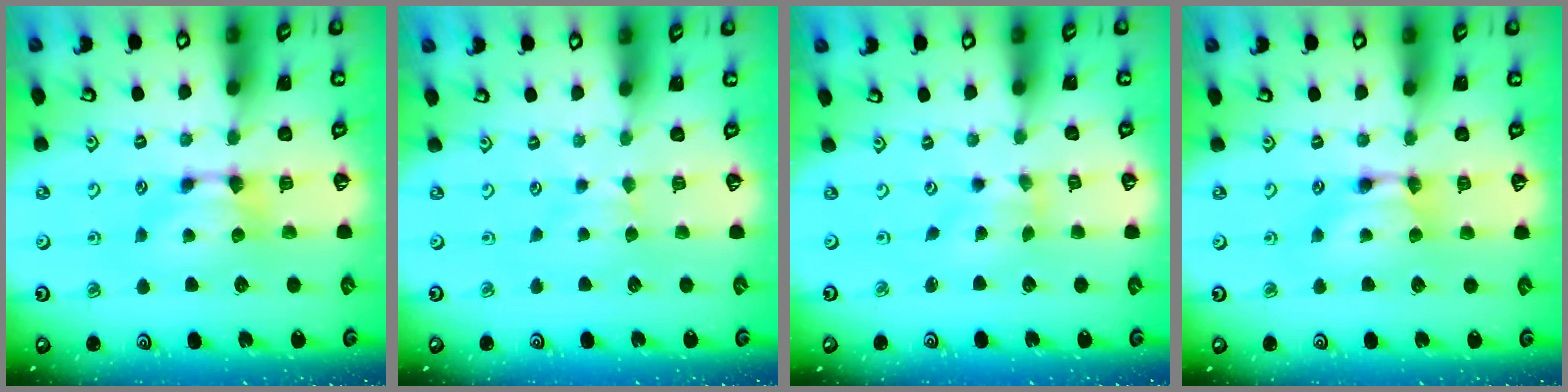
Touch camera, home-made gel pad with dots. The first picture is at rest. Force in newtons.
{"total": 2.4, "press": 2.3, "slide": 0.4}
{"total": 1.7, "press": 1.3, "slide": 1.1}
{"total": 1.6, "press": 1.6, "slide": 0.1}